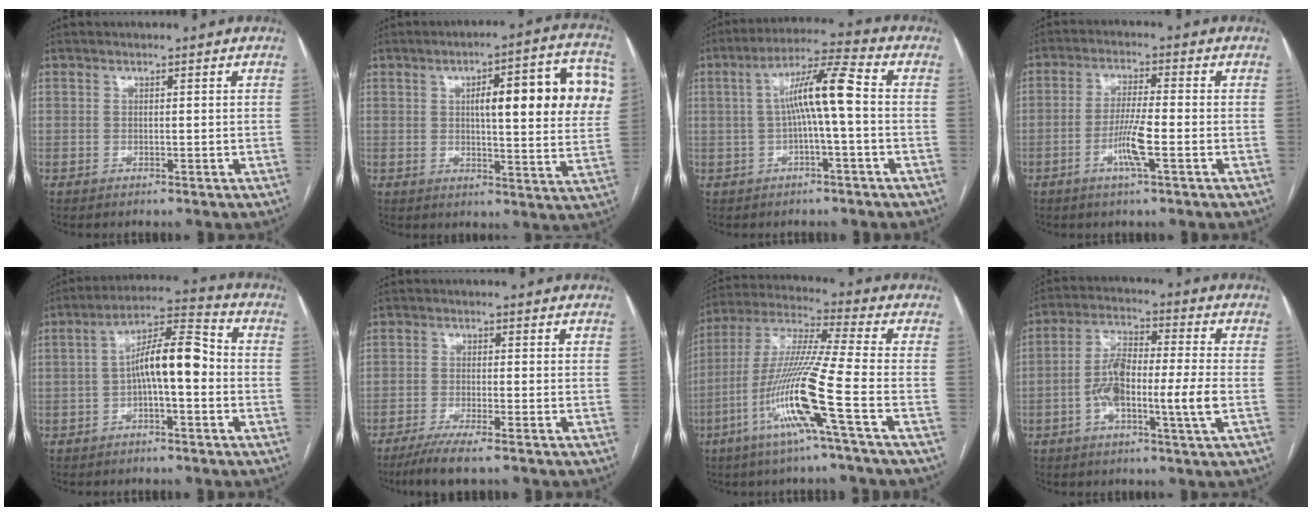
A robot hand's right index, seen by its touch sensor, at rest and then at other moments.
{"total": 17.2, "force": [4.0, 3.3, 16.4], "torque": [-0.206, 0.027, 0.049]}
{"total": 8.7, "force": [0.0, 0.2, 8.7], "torque": [-0.156, 0.026, -0.004]}
{"total": 8.8, "force": [-2.9, 0.4, 8.2], "torque": [-0.164, -0.005, -0.056]}
{"total": 9.6, "force": [-1.1, 2.3, 9.3], "torque": [-0.161, 0.034, -0.020]}
{"total": 6.3, "force": [-4.6, -0.1, 4.3], "torque": [-0.073, -0.015, -0.081]}
{"total": 15.2, "force": [-6.0, -1.6, 13.9], "torque": [-0.288, -0.013, -0.119]}
{"total": 10.9, "force": [-2.3, 1.2, 10.5], "torque": [-0.206, 0.014, -0.046]}